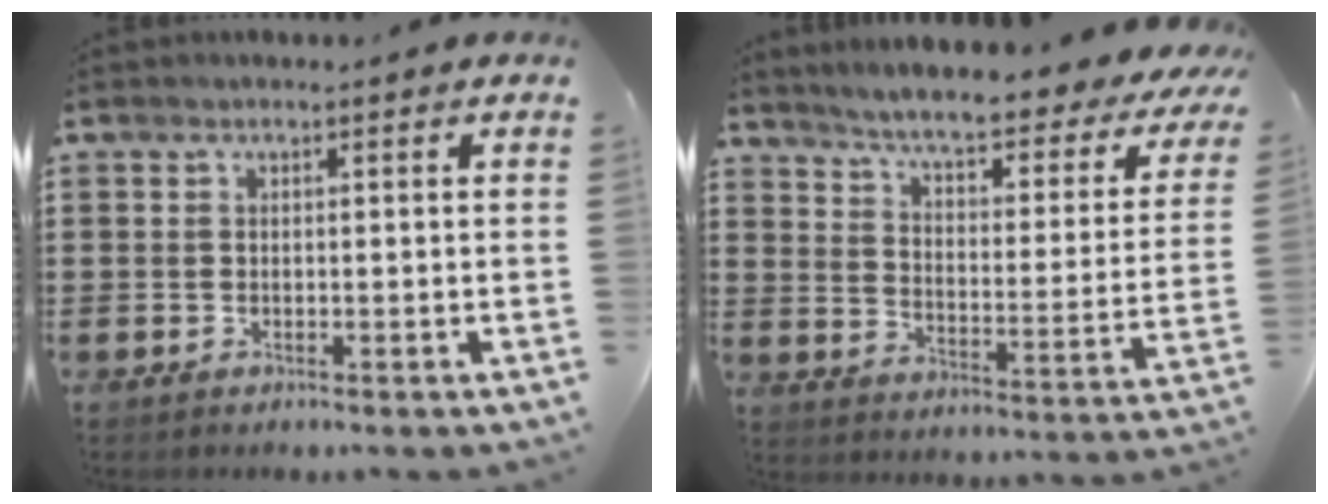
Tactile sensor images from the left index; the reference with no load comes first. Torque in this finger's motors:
{"motor_torque": [2.14, 0.00, 1.05, 0.21]}